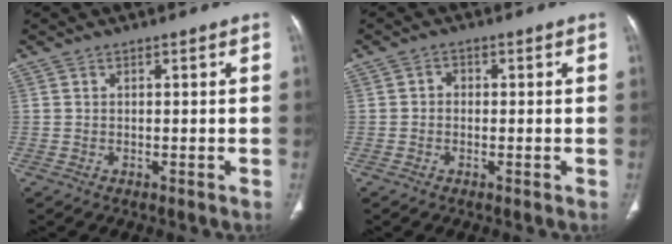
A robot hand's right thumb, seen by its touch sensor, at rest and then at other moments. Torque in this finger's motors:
{"motor_torque": [-0.11, 0.04, -0.08, 0.12, 0.01]}